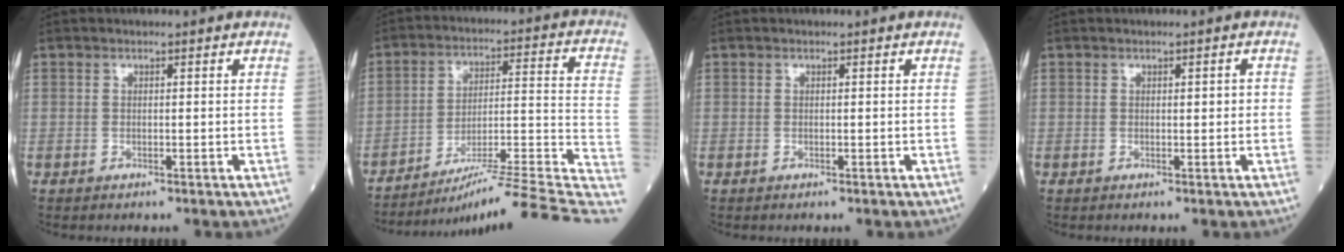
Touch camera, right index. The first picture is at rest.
{"total": 24.2, "force": [-20.1, -1.1, 13.3], "torque": [-0.123, 0.003, -0.289]}
{"total": 0.0}
{"total": 1.0, "force": [0.1, 0.4, 0.9], "torque": [-0.011, 0.001, 0.002]}